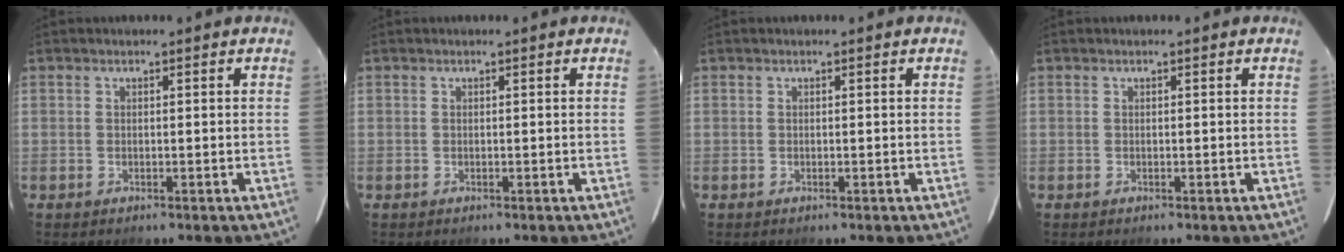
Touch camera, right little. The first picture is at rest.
{"total": 0.0}
{"total": 0.0}
{"total": 0.0}